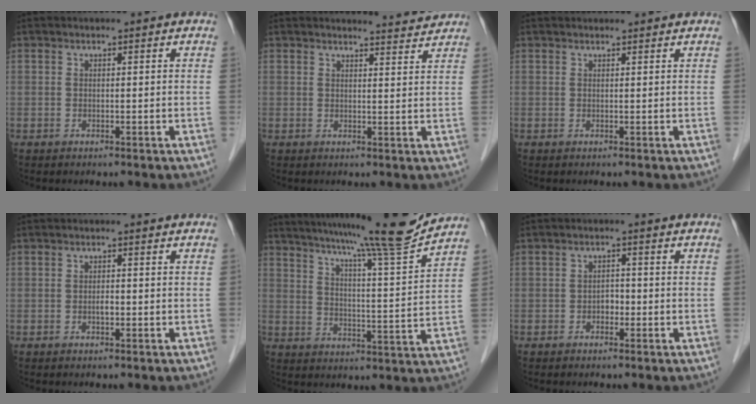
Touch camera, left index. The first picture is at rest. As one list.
[{"total": 3.6, "force": [3.6, -0.2, -0.3], "torque": [-0.008, -0.009, 0.041]}, {"total": 3.5, "force": [3.4, 0.4, 0.7], "torque": [-0.009, 0.026, 0.041]}, {"total": 0.9, "force": [-0.2, 0.3, 0.8], "torque": [-0.015, 0.001, -0.005]}, {"total": 15.4, "force": [13.8, -2.5, 6.3], "torque": [-0.106, -0.038, 0.196]}, {"total": 1.5, "force": [-0.6, 1.0, 0.9], "torque": [-0.011, 0.005, -0.012]}]